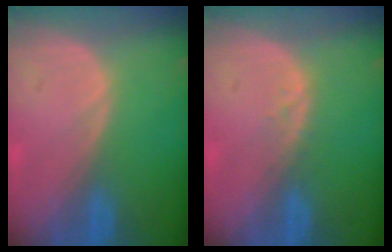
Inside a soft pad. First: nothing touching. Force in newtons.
{"total": 1.3, "press": 1.3, "slide": 0.2}